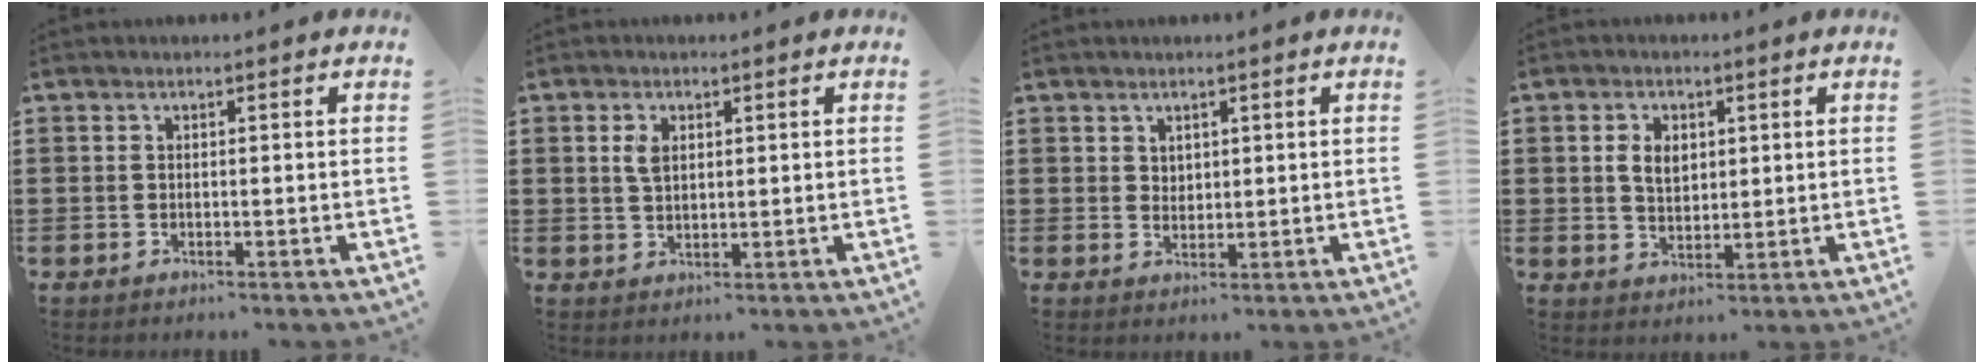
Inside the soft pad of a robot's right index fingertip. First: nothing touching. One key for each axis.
{"total": 2.8, "fx": 0.9, "fy": 1.6, "fz": 2.2, "tx": -0.048, "ty": 0.006, "tz": 0.015}
{"total": 1.6, "fx": 1.2, "fy": 1.1, "fz": 0.2, "tx": -0.007, "ty": 0.003, "tz": 0.024}
{"total": 3.8, "fx": 0.8, "fy": 2.5, "fz": 2.7, "tx": -0.051, "ty": 0.008, "tz": 0.011}